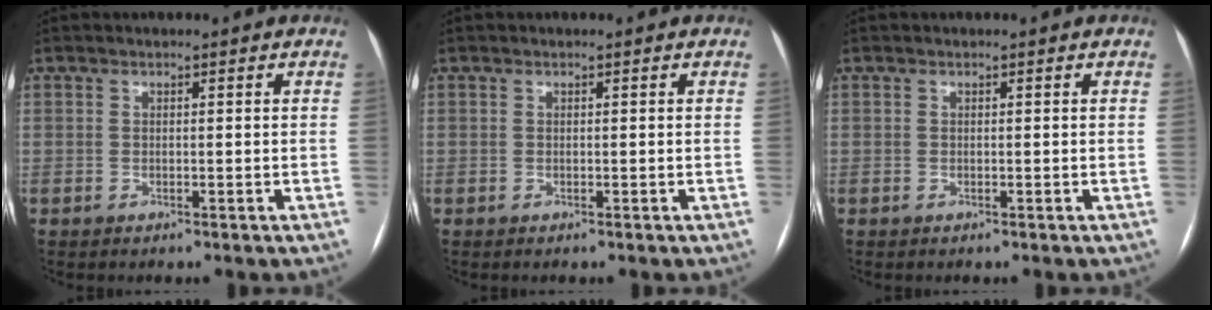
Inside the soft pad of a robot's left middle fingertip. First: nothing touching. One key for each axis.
{"total": 0.0}
{"total": 0.0}